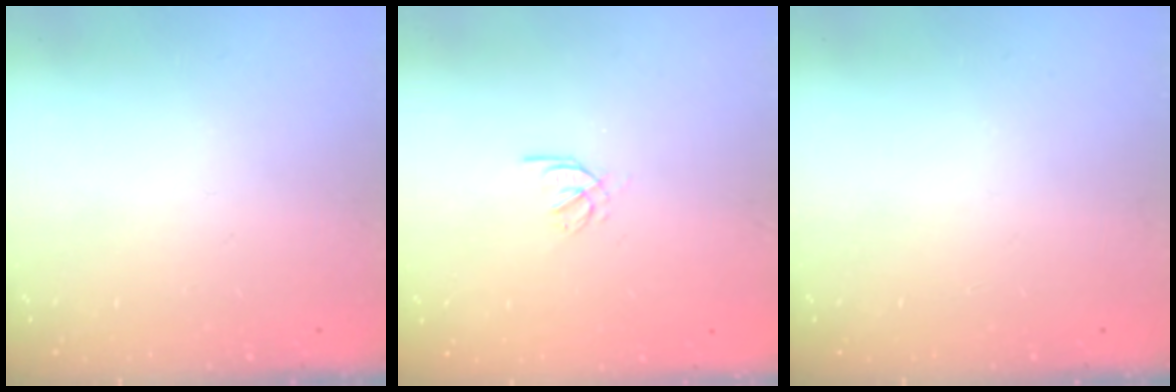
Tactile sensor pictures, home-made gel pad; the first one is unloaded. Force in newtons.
{"total": 2.6, "press": 2.5, "slide": 0.6}
{"total": 0.0}